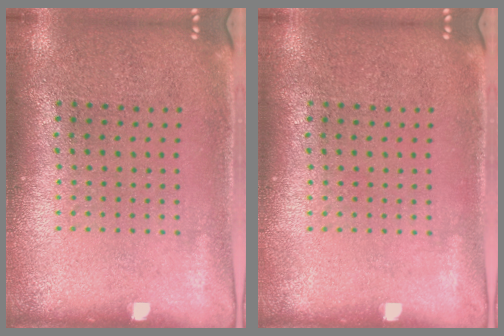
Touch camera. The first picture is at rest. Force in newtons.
{"total": 0.0}